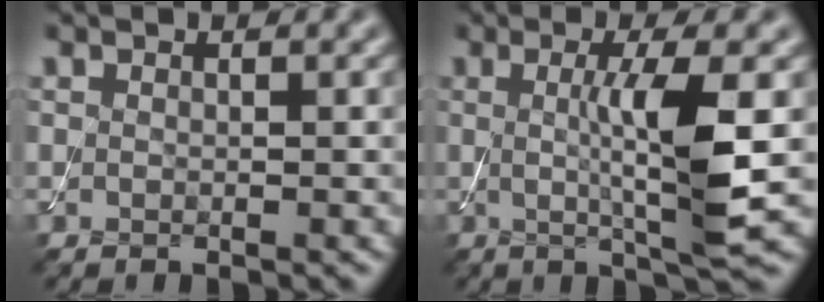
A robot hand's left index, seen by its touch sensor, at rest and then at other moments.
{"total": 6.3, "force": [0.1, 1.0, 6.2], "torque": [-0.109, -0.006, 0.001]}